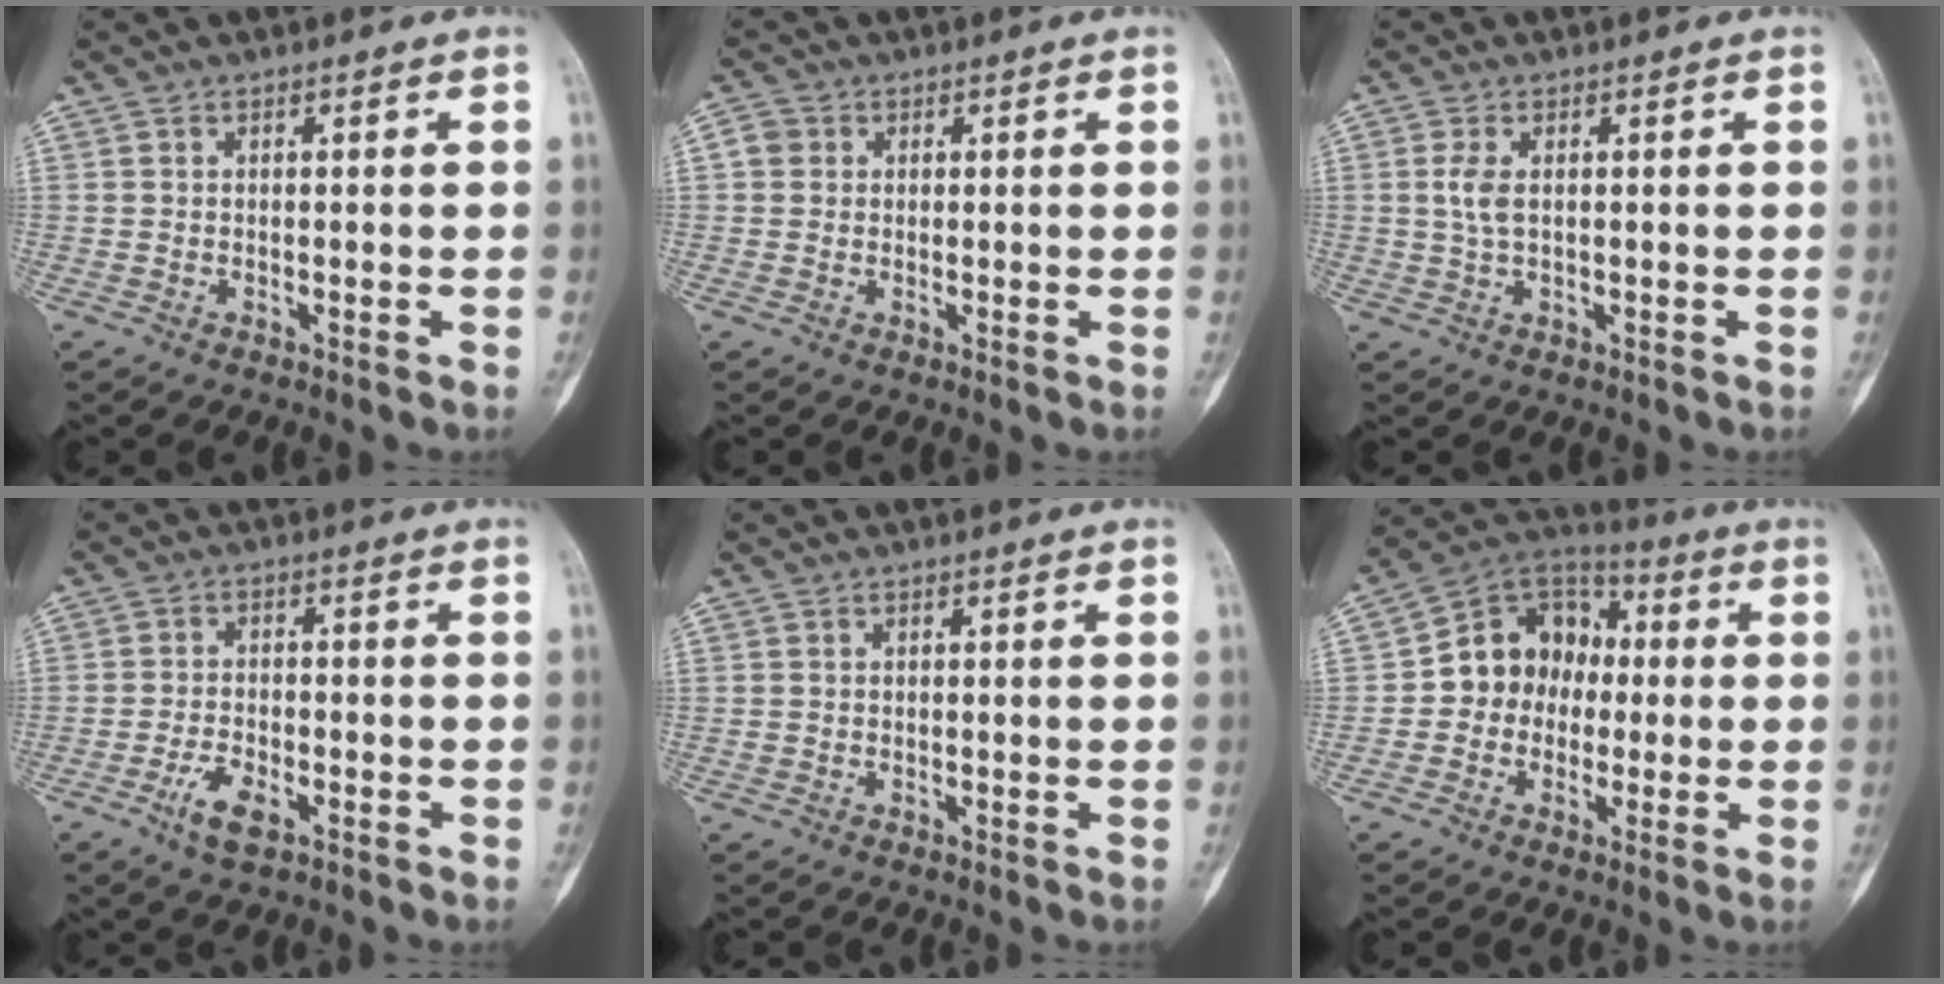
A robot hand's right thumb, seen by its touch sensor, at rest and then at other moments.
{"total": 2.4, "force": [0.5, 2.3, 0.8], "torque": [-0.003, 0.005, 0.006]}
{"total": 2.8, "force": [0.6, 1.6, 2.1], "torque": [-0.057, 0.002, 0.014]}
{"total": 5.3, "force": [-2.9, 2.3, 3.8], "torque": [-0.070, 0.010, -0.051]}
{"total": 0.0}
{"total": 12.6, "force": [-0.5, 10.7, 6.8], "torque": [-0.064, 0.037, -0.022]}